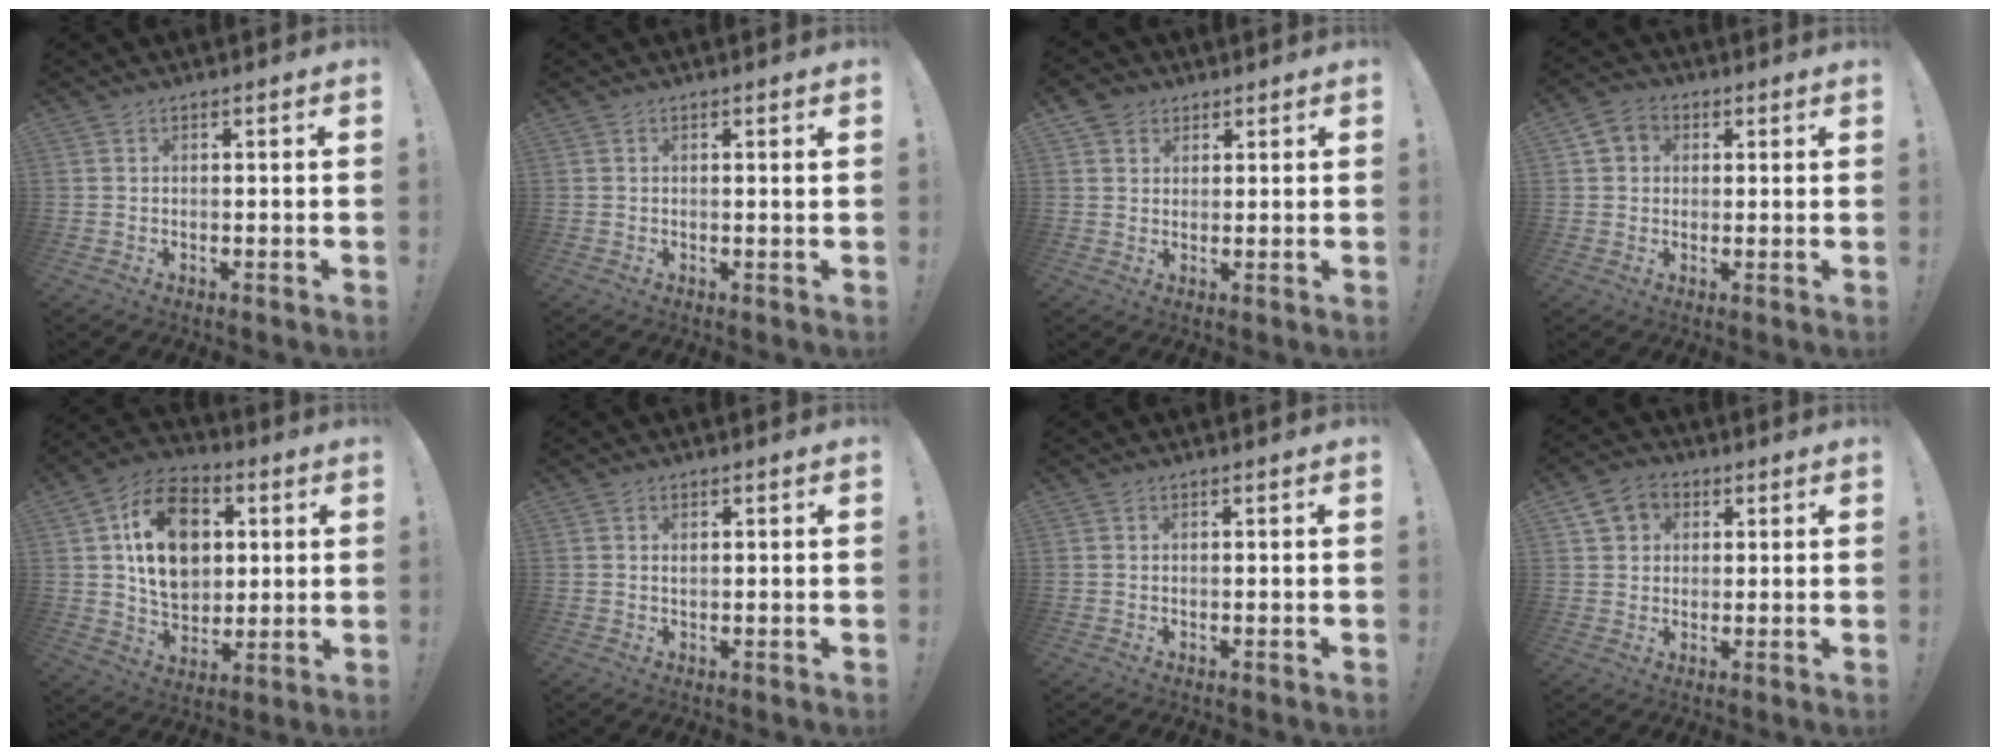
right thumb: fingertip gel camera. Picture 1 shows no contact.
{"total": 0.9, "force": [0.5, -0.3, 0.7], "torque": [-0.007, -0.004, 0.007]}
{"total": 4.3, "force": [2.3, 3.6, 0.7], "torque": [-0.015, -0.005, 0.046]}
{"total": 5.0, "force": [1.4, 4.4, 1.9], "torque": [-0.034, 0.006, 0.030]}
{"total": 18.5, "force": [4.7, 13.4, 11.9], "torque": [-0.190, -0.002, 0.089]}
{"total": 0.6, "force": [0.3, 0.4, 0.3], "torque": [-0.005, 0.001, 0.005]}
{"total": 0.0}
{"total": 7.6, "force": [3.2, 6.3, 2.9], "torque": [-0.052, -0.002, 0.068]}